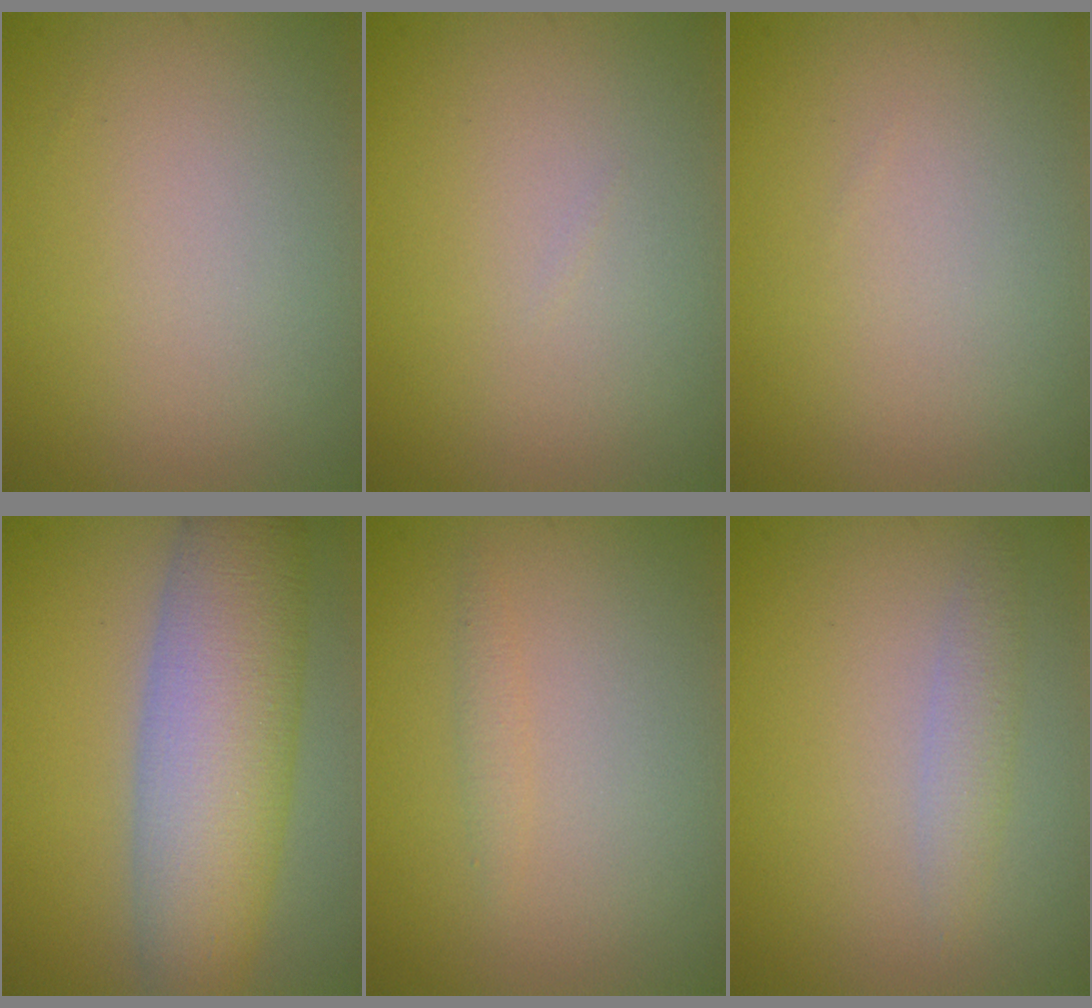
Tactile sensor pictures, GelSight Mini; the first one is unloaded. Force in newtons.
{"total": 0.0}
{"total": 0.0}
{"total": 8.9, "press": 8.9, "slide": 0.4}
{"total": 0.8, "press": 0.8, "slide": 0.1}
{"total": 1.7, "press": 1.7, "slide": 0.1}